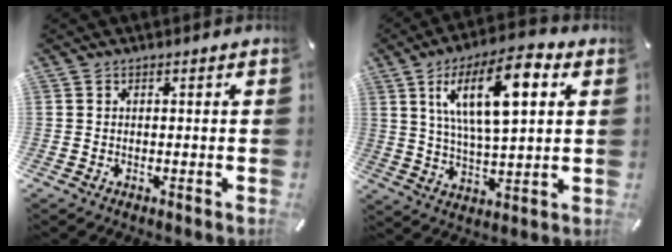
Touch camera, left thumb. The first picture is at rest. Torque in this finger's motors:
{"motor_torque": [0.35, 1.37, 1.98, -0.78, 0.24]}